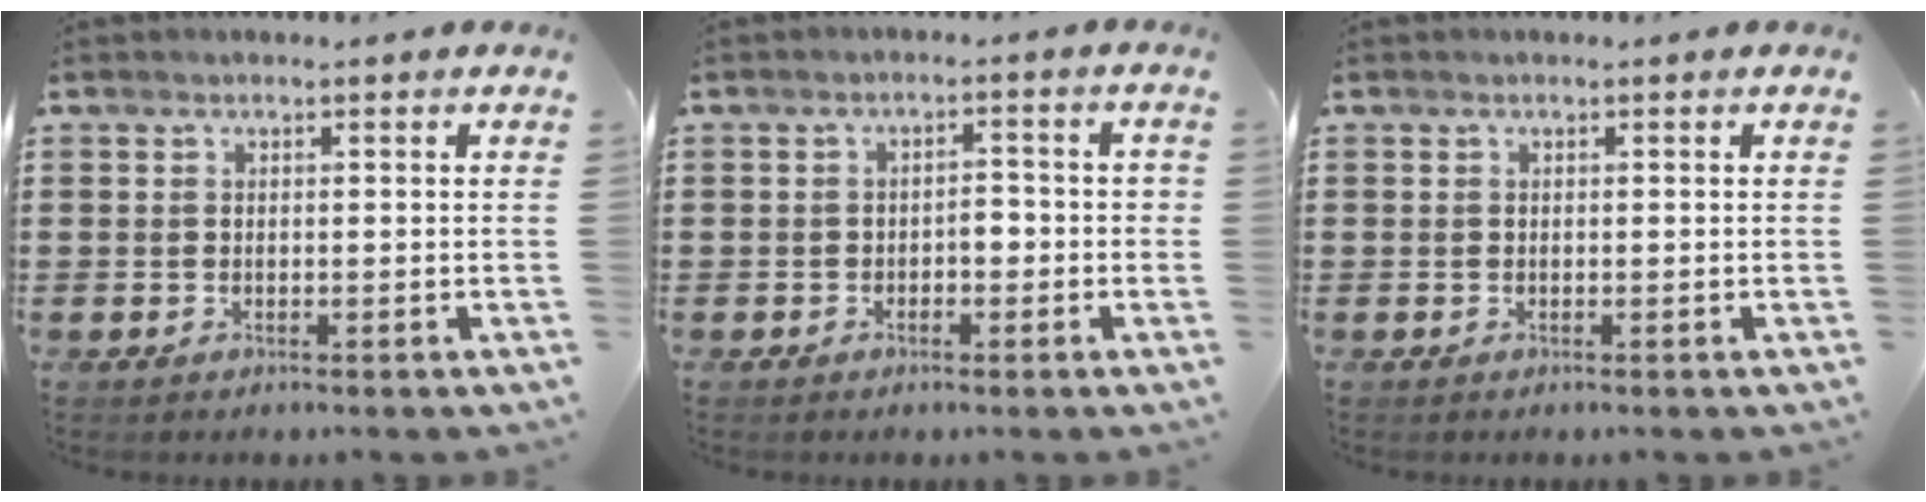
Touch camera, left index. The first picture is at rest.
{"total": 2.4, "force": [-1.0, 1.2, 1.8], "torque": [-0.037, 0.005, -0.023]}
{"total": 0.0}